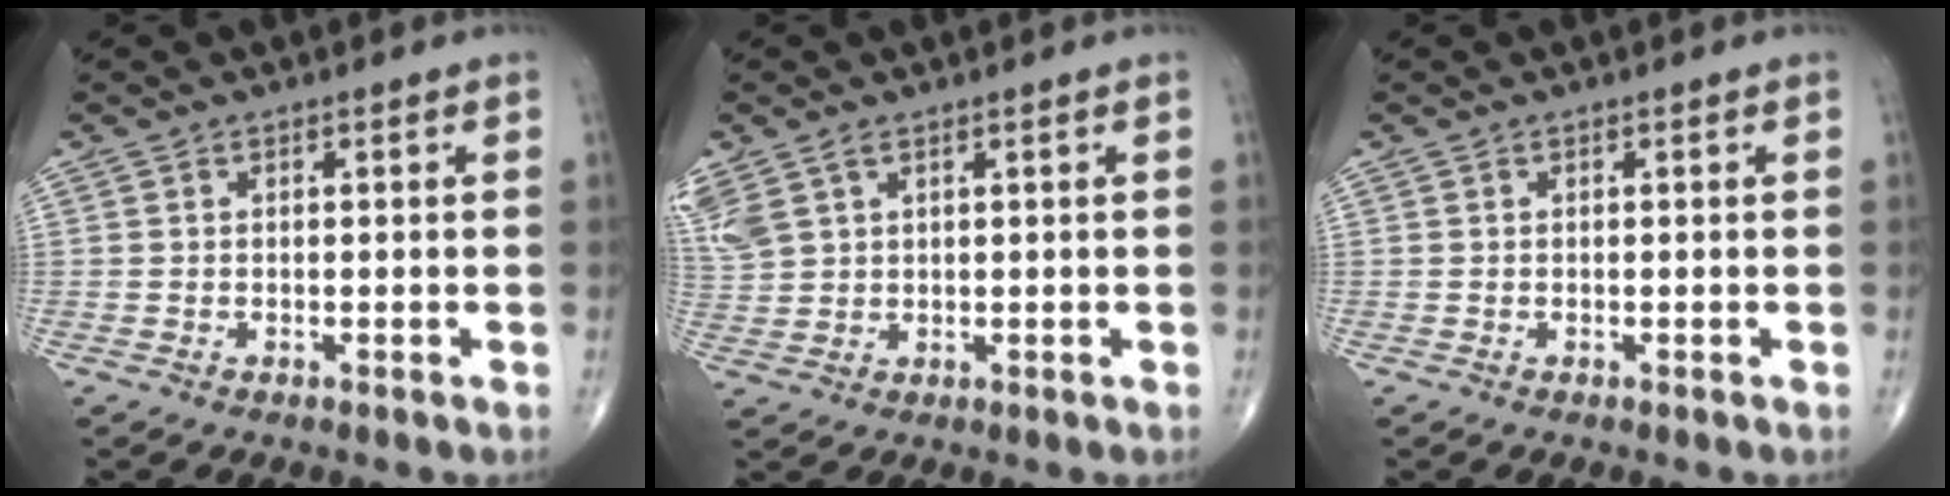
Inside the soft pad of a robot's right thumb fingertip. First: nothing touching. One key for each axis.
{"total": 8.6, "fx": 4.2, "fy": 5.4, "fz": 5.2, "tx": -0.147, "ty": 0.007, "tz": 0.093}
{"total": 0.0}